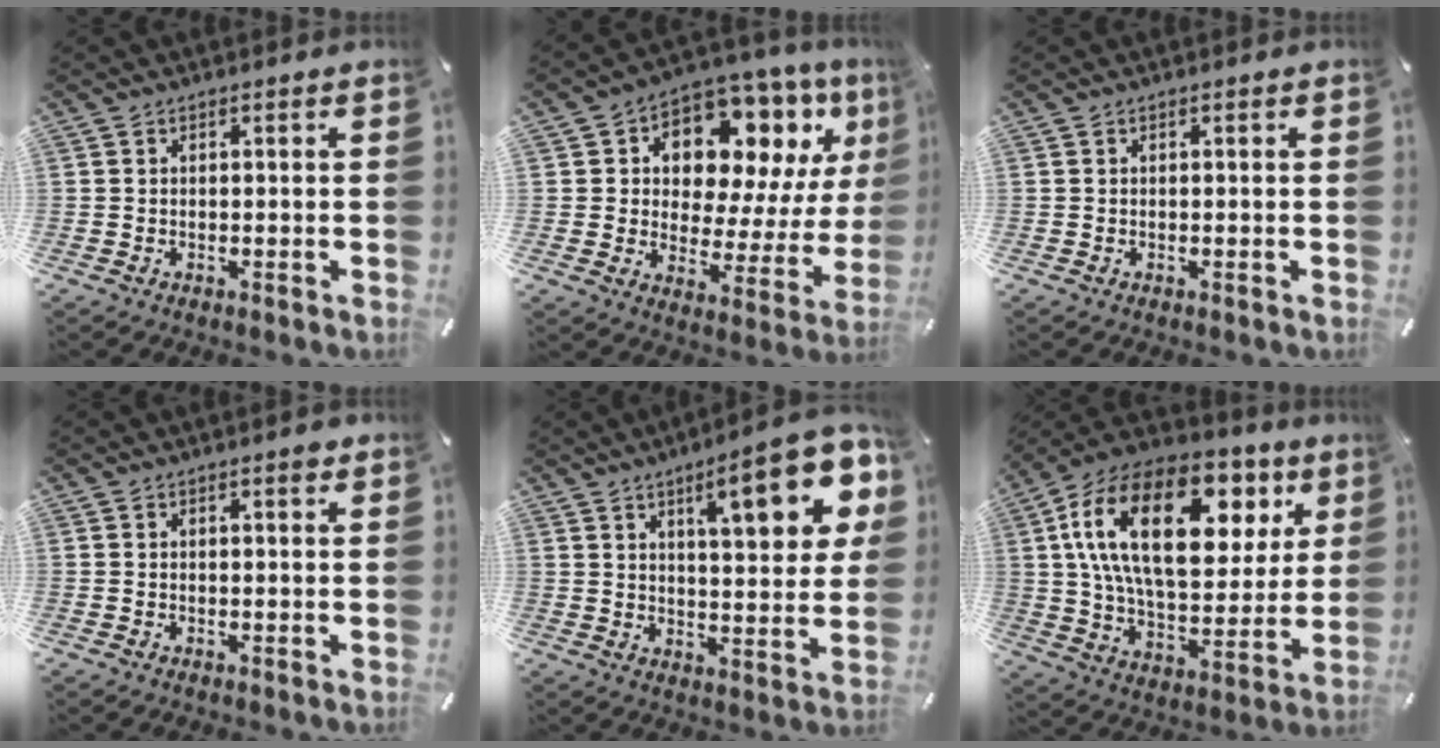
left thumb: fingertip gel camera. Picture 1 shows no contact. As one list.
[{"total": 12.3, "force": [7.8, 7.7, 5.6], "torque": [-0.092, -0.073, 0.137]}, {"total": 0.0}, {"total": 1.2, "force": [0.7, 0.2, 0.9], "torque": [-0.010, -0.002, 0.010]}, {"total": 17.9, "force": [8.5, 5.5, 14.8], "torque": [-0.200, -0.038, 0.125]}, {"total": 25.7, "force": [9.8, 14.3, 19.0], "torque": [-0.354, -0.033, 0.160]}]